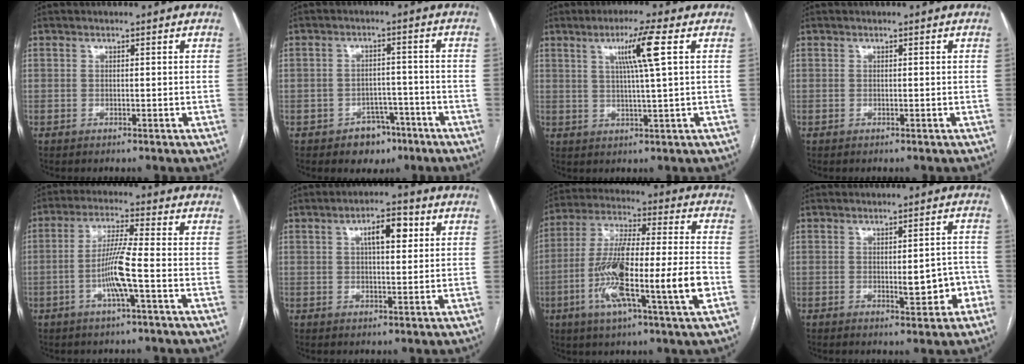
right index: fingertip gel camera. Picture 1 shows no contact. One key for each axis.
{"total": 5.1, "fx": -3.1, "fy": 3.7, "fz": 1.5, "tx": -0.010, "ty": 0.016, "tz": -0.037}
{"total": 6.8, "fx": 2.4, "fy": -1.2, "fz": 6.3, "tx": -0.111, "ty": 0.001, "tz": 0.042}
{"total": 0.0}
{"total": 7.5, "fx": -2.1, "fy": -0.3, "fz": 7.2, "tx": -0.145, "ty": 0.001, "tz": -0.043}
{"total": 5.9, "fx": 2.1, "fy": 2.0, "fz": 5.1, "tx": -0.084, "ty": 0.013, "tz": 0.033}
{"total": 19.1, "fx": -5.5, "fy": 1.2, "fz": 18.2, "tx": -0.327, "ty": -0.005, "tz": -0.096}
{"total": 5.5, "fx": -1.7, "fy": 1.8, "fz": 4.9, "tx": -0.060, "ty": 0.008, "tz": -0.014}